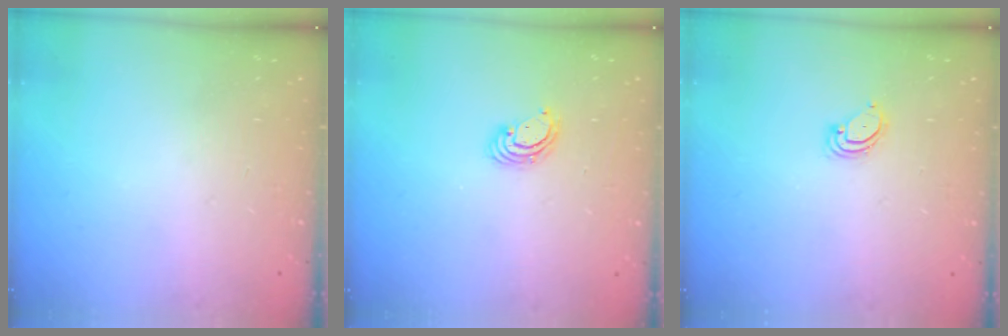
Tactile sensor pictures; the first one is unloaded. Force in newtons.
{"total": 4.0, "press": 3.9, "slide": 0.2}
{"total": 3.5, "press": 3.5, "slide": 0.3}